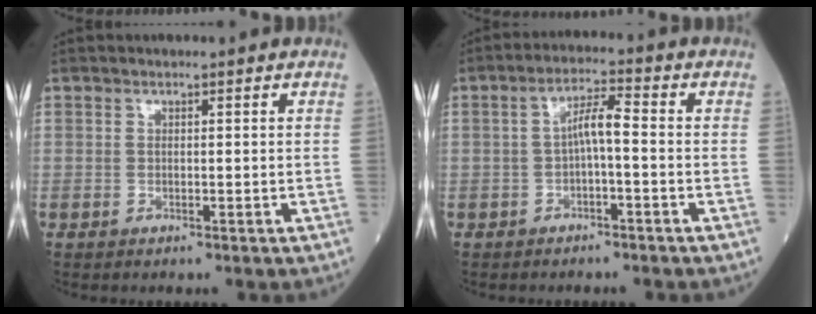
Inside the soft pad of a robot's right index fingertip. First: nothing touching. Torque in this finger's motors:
{"motor_torque": [0.55, -0.21, 0.24, 0.09]}